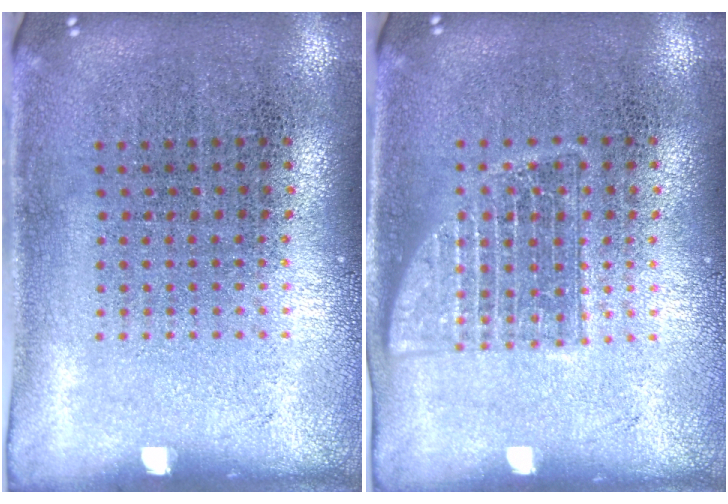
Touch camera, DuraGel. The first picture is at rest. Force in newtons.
{"total": 1.0, "press": 1.0, "slide": 0.2}